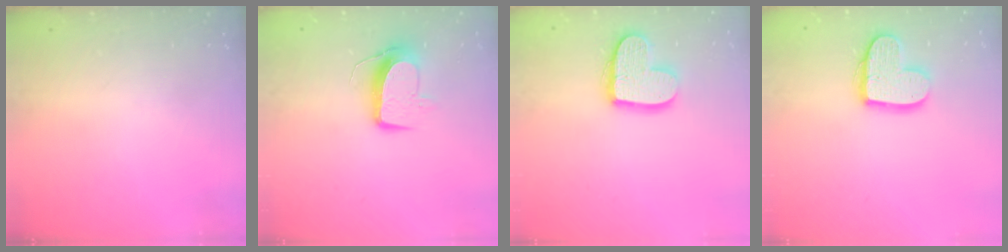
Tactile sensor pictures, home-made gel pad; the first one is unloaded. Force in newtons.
{"total": 9.8, "press": 9.7, "slide": 0.8}
{"total": 13.2, "press": 13.1, "slide": 0.7}
{"total": 14.5, "press": 14.5, "slide": 1.0}